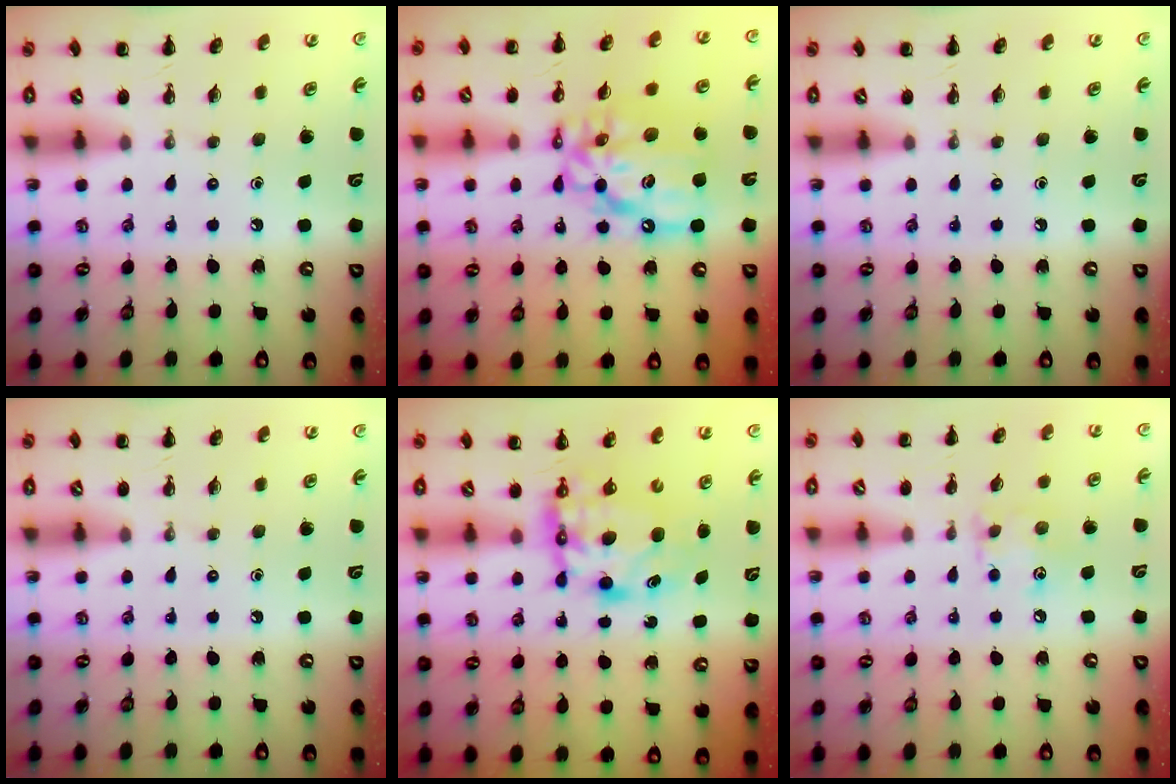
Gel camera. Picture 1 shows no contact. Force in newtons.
{"total": 14.1, "press": 13.5, "slide": 4.1}
{"total": 0.0}
{"total": 0.0}
{"total": 6.0, "press": 5.9, "slide": 1.0}
{"total": 7.6, "press": 7.5, "slide": 1.0}